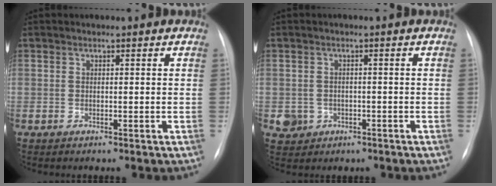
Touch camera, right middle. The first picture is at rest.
{"total": 3.6, "force": [-1.2, 3.4, 0.6], "torque": [-0.010, 0.007, -0.009]}